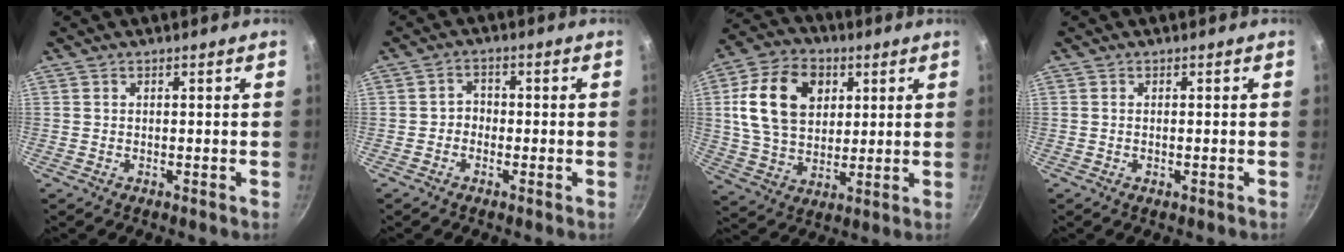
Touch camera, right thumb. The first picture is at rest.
{"total": 2.6, "force": [-0.8, 2.2, 1.1], "torque": [0.001, 0.015, -0.019]}
{"total": 16.7, "force": [4.4, 12.0, 10.8], "torque": [-0.179, -0.001, 0.074]}
{"total": 0.6, "force": [-0.2, 0.2, 0.5], "torque": [-0.010, 0.001, -0.003]}